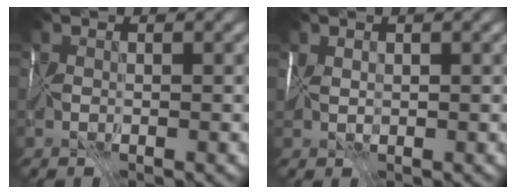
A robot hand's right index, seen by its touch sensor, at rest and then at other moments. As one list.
[{"total": 1.8, "force": [0.4, 1.3, 1.2], "torque": [-0.028, 0.005, 0.007]}]